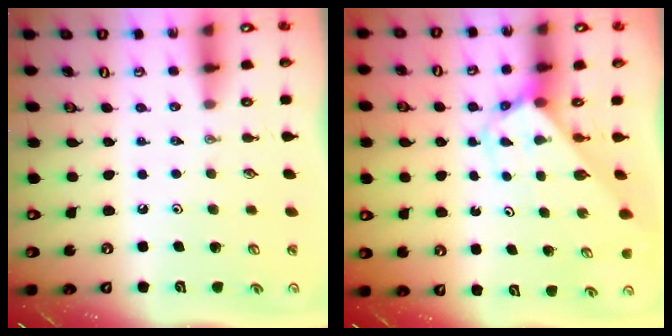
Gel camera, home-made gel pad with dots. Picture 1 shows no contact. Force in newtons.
{"total": 2.8, "press": 2.8, "slide": 0.1}